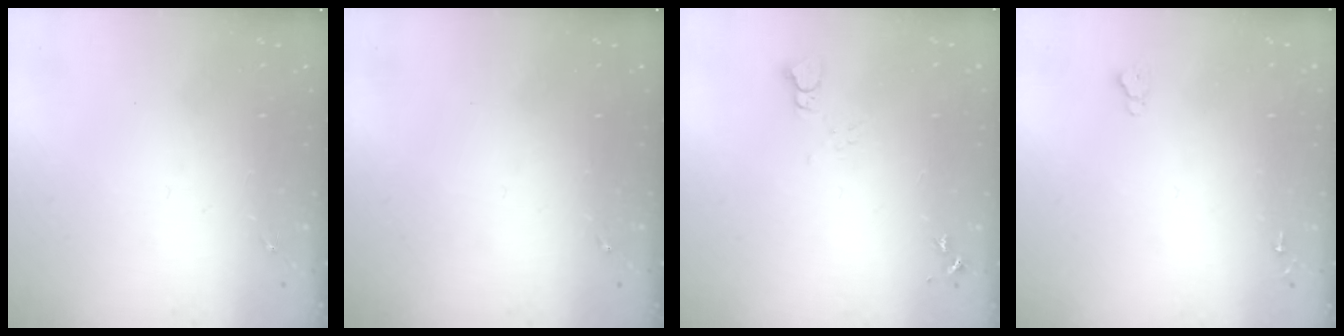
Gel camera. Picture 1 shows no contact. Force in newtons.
{"total": 0.0}
{"total": 3.5, "press": 3.5, "slide": 0.4}
{"total": 2.6, "press": 2.5, "slide": 0.3}